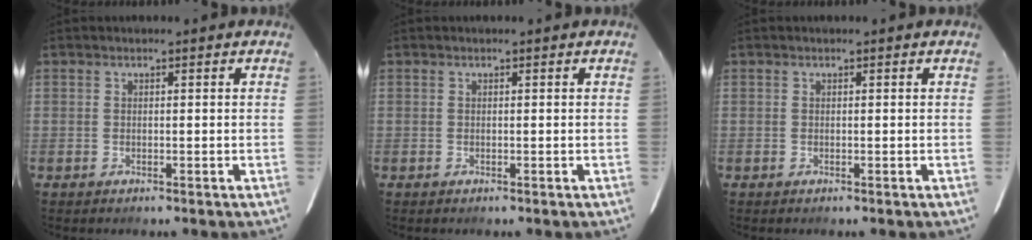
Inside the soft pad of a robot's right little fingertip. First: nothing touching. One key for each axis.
{"total": 0.0}
{"total": 0.0}